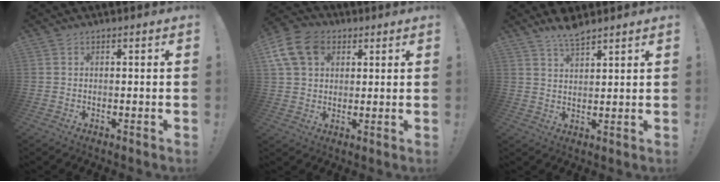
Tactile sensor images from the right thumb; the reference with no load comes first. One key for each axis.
{"total": 13.6, "fx": 5.5, "fy": 10.0, "fz": 7.4, "tx": -0.131, "ty": -0.018, "tz": 0.109}
{"total": 5.8, "fx": 4.9, "fy": 1.2, "fz": 2.8, "tx": -0.050, "ty": -0.031, "tz": 0.088}